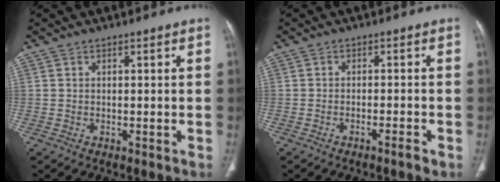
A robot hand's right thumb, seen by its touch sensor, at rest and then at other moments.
{"total": 1.9, "force": [-1.4, 0.2, 1.3], "torque": [-0.030, 0.006, -0.023]}